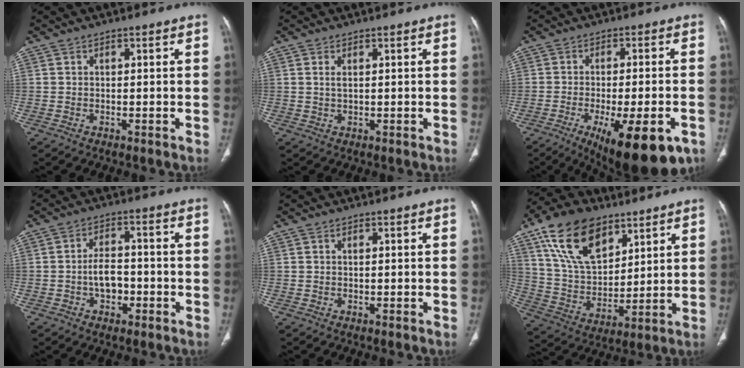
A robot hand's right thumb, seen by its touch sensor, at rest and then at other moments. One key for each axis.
{"total": 1.5, "fx": 0.6, "fy": 0.5, "fz": 1.3, "tx": -0.029, "ty": 0.000, "tz": 0.016}
{"total": 18.2, "fx": -8.9, "fy": 6.1, "fz": 14.7, "tx": -0.175, "ty": 0.010, "tz": -0.120}
{"total": 5.8, "fx": -1.7, "fy": 3.9, "fz": 4.0, "tx": -0.054, "ty": 0.024, "tz": -0.033}
{"total": 0.0}
{"total": 18.8, "fx": 10.4, "fy": 10.7, "fz": 11.4, "tx": -0.175, "ty": -0.034, "tz": 0.196}